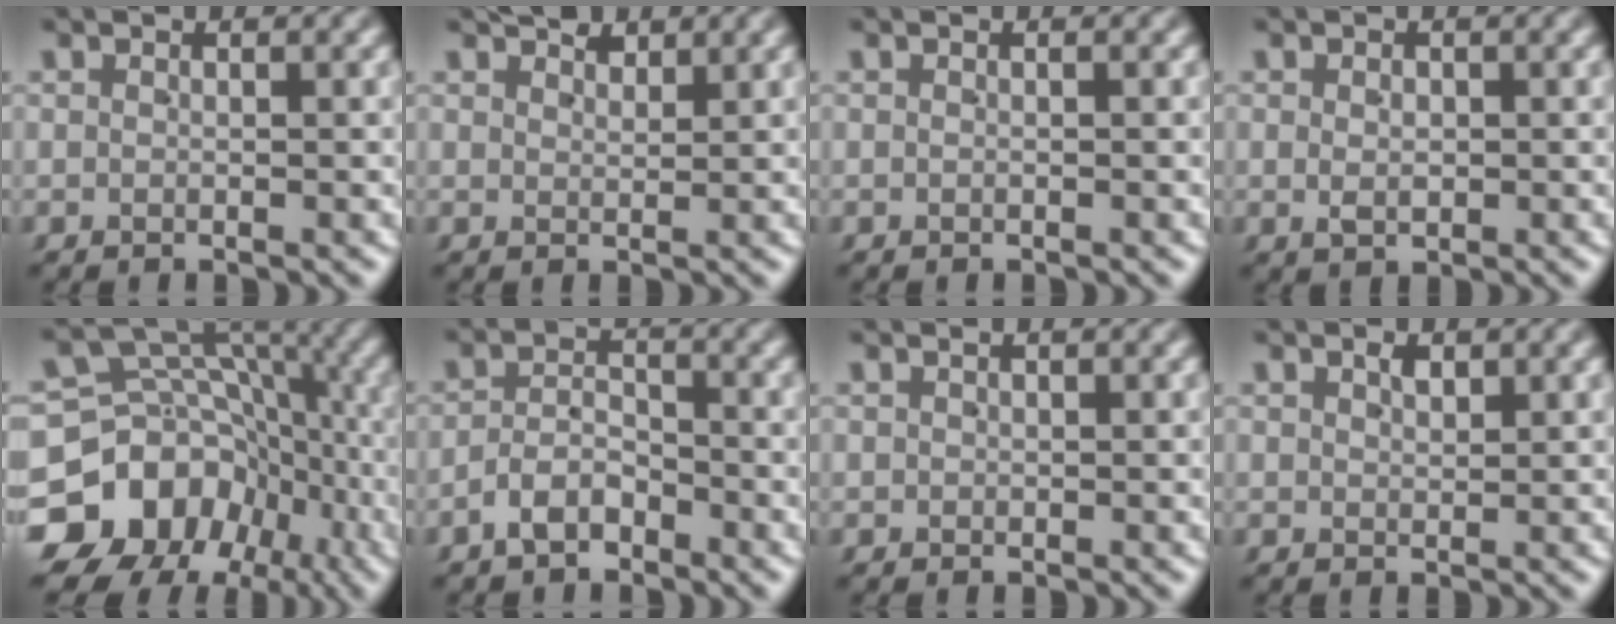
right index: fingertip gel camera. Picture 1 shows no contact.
{"total": 3.0, "force": [2.5, 1.0, 1.3], "torque": [-0.010, -0.002, 0.042]}
{"total": 0.0}
{"total": 1.3, "force": [-0.2, 0.9, 1.0], "torque": [-0.019, -0.008, 0.006]}
{"total": 21.7, "force": [-6.1, 18.5, 9.6], "torque": [-0.186, -0.072, -0.090]}
{"total": 3.3, "force": [-2.7, 1.7, 0.8], "torque": [-0.004, 0.001, -0.052]}
{"total": 0.0}
{"total": 0.9, "force": [0.6, 0.3, 0.6], "torque": [-0.005, -0.004, 0.014]}